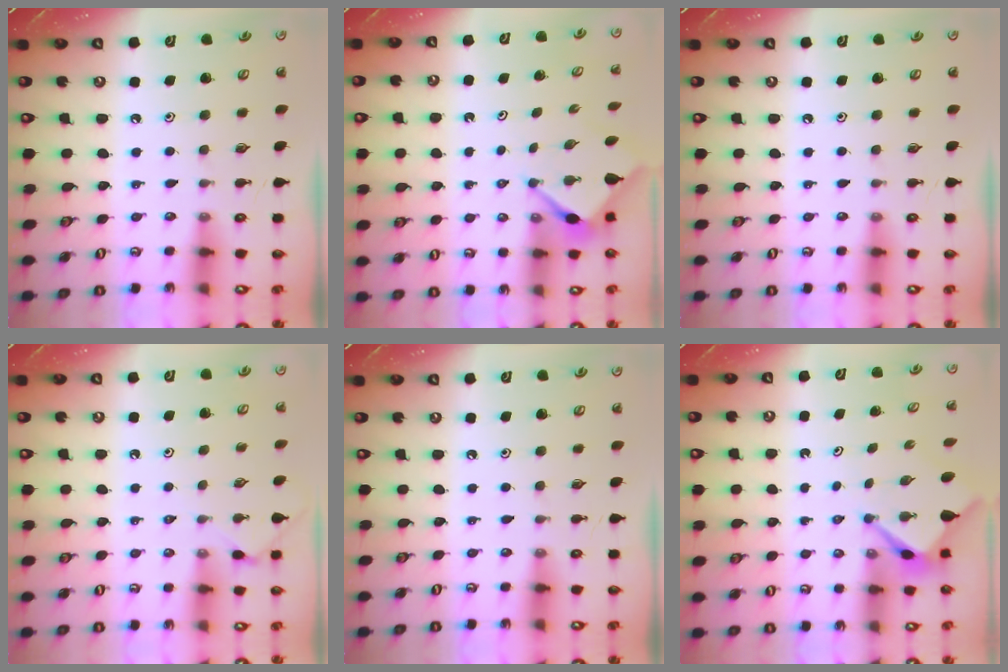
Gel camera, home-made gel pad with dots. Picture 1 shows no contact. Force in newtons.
{"total": 2.9, "press": 2.9, "slide": 0.3}
{"total": 0.0}
{"total": 2.1, "press": 2.0, "slide": 0.5}
{"total": 0.0}
{"total": 3.1, "press": 3.1, "slide": 0.3}